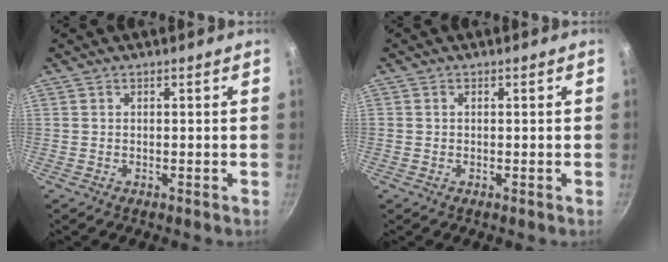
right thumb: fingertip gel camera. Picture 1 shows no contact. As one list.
[{"total": 0.6, "force": [0.2, 0.5, 0.3], "torque": [-0.005, 0.003, 0.002]}]